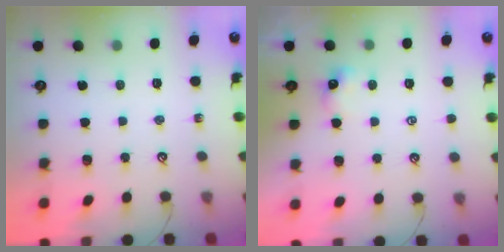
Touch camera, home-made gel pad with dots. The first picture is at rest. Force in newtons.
{"total": 1.3, "press": 1.3, "slide": 0.1}